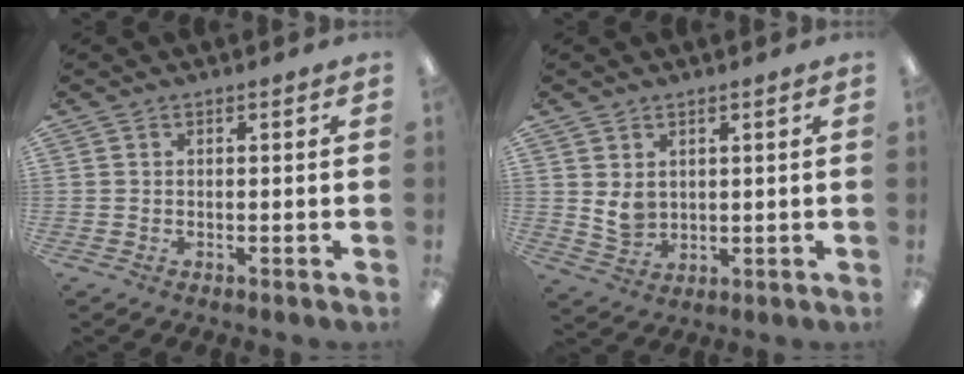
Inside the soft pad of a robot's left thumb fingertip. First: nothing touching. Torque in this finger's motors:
{"motor_torque": [0.31, 1.11, 0.36, -0.58, 0.01]}